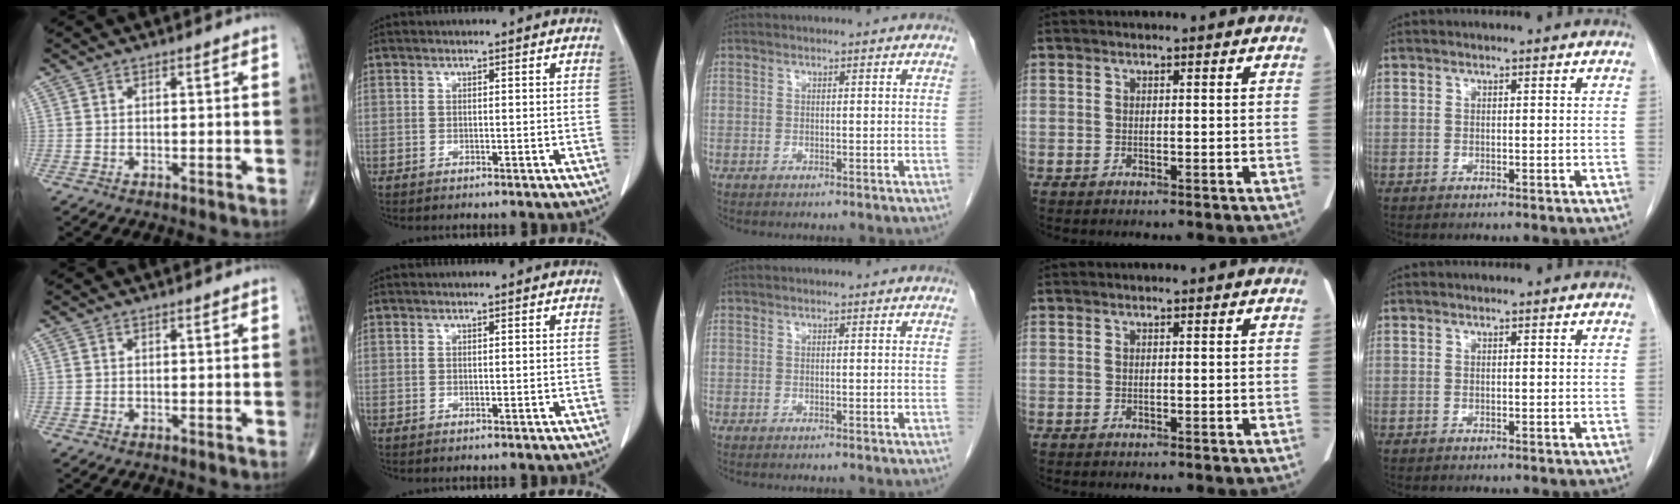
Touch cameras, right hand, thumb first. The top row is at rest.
{}